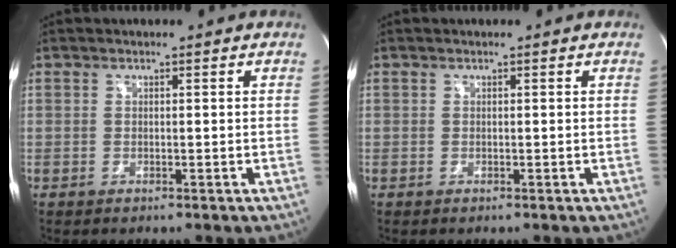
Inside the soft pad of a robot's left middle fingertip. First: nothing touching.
{"total": 0.0}